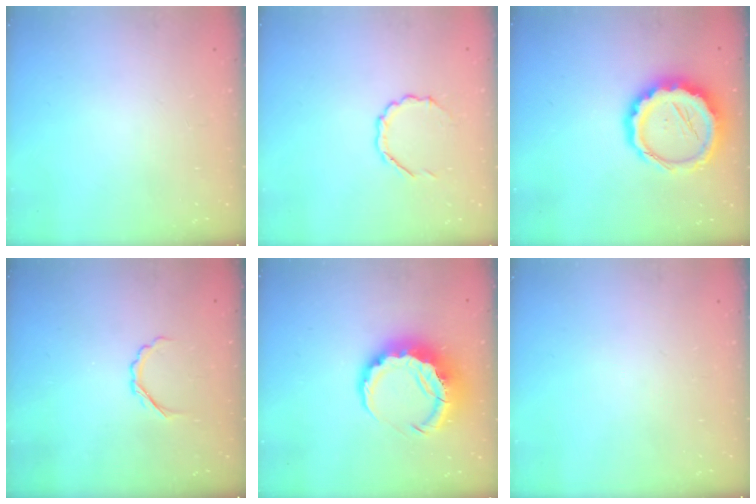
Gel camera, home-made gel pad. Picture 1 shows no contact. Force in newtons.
{"total": 4.9, "press": 4.7, "slide": 1.3}
{"total": 11.8, "press": 11.4, "slide": 2.8}
{"total": 2.9, "press": 2.8, "slide": 0.9}
{"total": 10.2, "press": 9.9, "slide": 2.3}
{"total": 0.0}